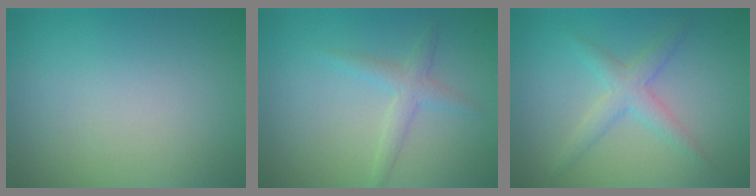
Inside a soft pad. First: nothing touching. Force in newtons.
{"total": 1.9, "press": 1.9, "slide": 0.1}
{"total": 2.6, "press": 2.6, "slide": 0.1}